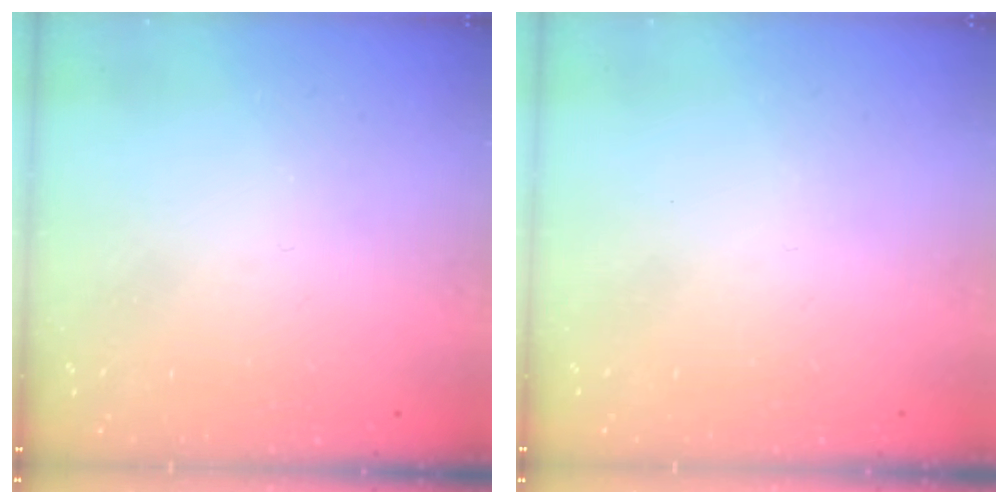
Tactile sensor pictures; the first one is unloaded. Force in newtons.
{"total": 1.6, "press": 1.5, "slide": 0.1}